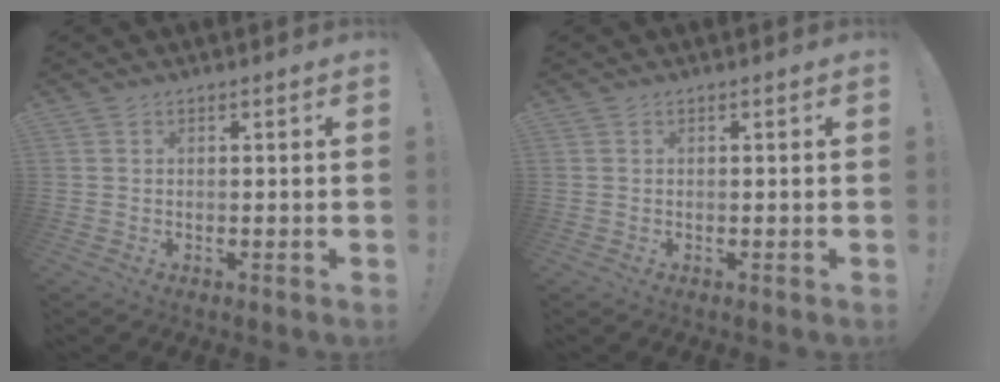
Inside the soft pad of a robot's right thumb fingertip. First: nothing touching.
{"total": 0.0}